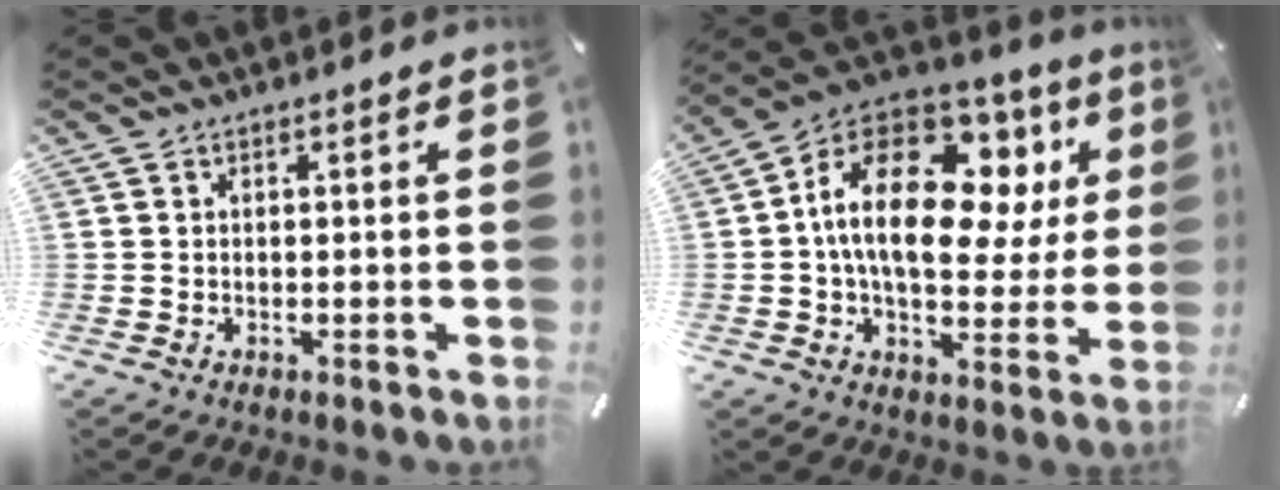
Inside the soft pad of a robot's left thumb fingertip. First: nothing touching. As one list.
[{"total": 21.1, "force": [5.8, 12.1, 16.2], "torque": [-0.291, -0.023, 0.095]}]